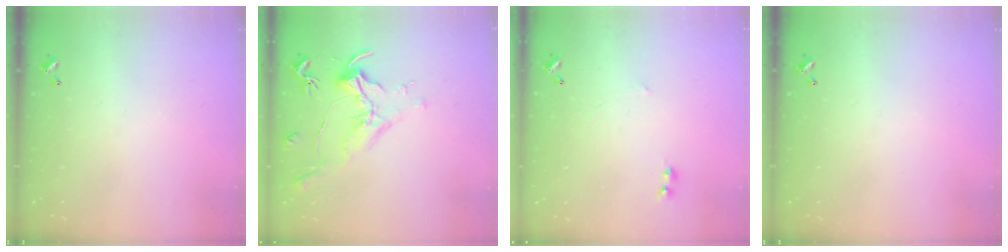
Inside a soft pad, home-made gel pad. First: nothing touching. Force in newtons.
{"total": 1.6, "press": 1.4, "slide": 0.7}
{"total": 2.3, "press": 2.3, "slide": 0.3}
{"total": 0.0}